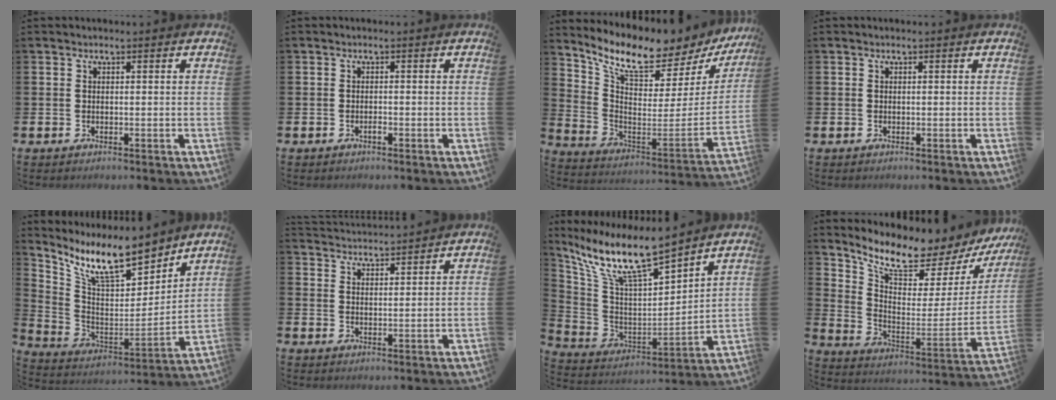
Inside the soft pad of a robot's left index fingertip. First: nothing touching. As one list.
[{"total": 0.5, "force": [-0.3, 0.1, 0.4], "torque": [0.000, -0.008, -0.007]}, {"total": 8.7, "force": [7.6, 1.9, 3.6], "torque": [-0.094, -0.073, 0.122]}, {"total": 0.0}, {"total": 12.8, "force": [10.7, 3.4, 6.2], "torque": [-0.142, -0.068, 0.187]}, {"total": 3.5, "force": [3.5, -0.2, -0.3], "torque": [0.001, -0.027, 0.061]}, {"total": 11.4, "force": [9.7, 1.7, 5.8], "torque": [-0.151, -0.067, 0.164]}, {"total": 8.1, "force": [7.5, 1.7, 2.6], "torque": [-0.075, -0.072, 0.120]}]